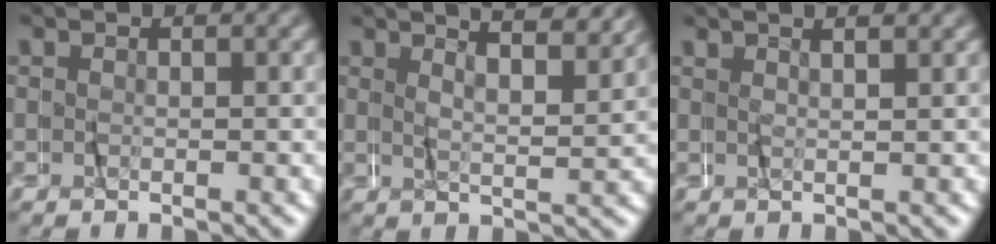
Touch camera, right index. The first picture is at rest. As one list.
[{"total": 5.5, "force": [4.5, 0.8, 3.0], "torque": [-0.061, 0.015, 0.062]}, {"total": 1.4, "force": [1.1, -0.8, 0.2], "torque": [-0.015, 0.006, 0.018]}]